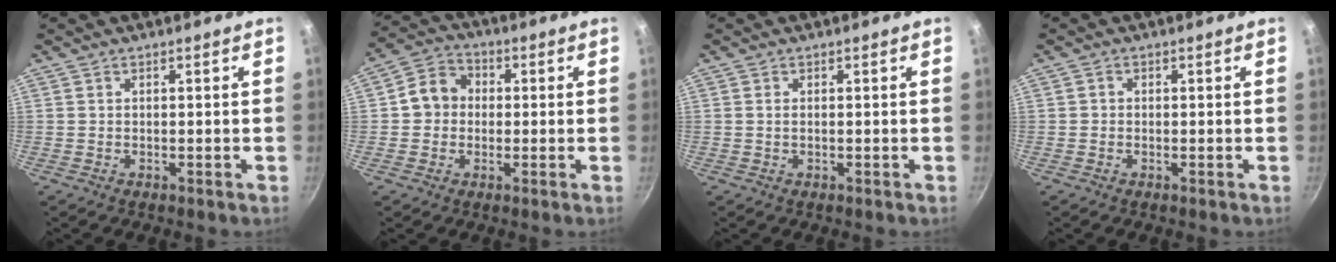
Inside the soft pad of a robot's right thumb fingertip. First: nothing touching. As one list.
[{"total": 7.4, "force": [0.1, 6.5, 3.5], "torque": [-0.043, 0.024, -0.012]}, {"total": 0.7, "force": [0.1, 0.4, 0.6], "torque": [-0.014, 0.000, 0.004]}, {"total": 0.8, "force": [-0.1, 0.7, 0.2], "torque": [0.000, 0.002, -0.005]}]